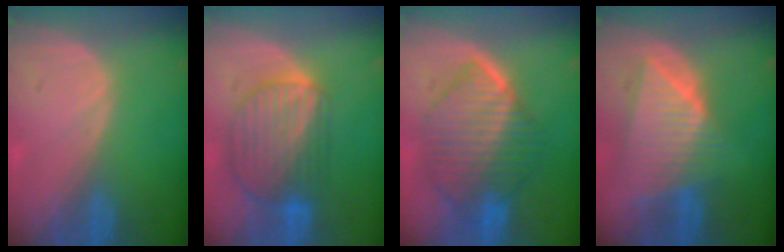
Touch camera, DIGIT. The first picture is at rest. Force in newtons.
{"total": 9.4, "press": 8.0, "slide": 5.0}
{"total": 10.5, "press": 10.4, "slide": 1.0}
{"total": 9.0, "press": 8.0, "slide": 4.2}